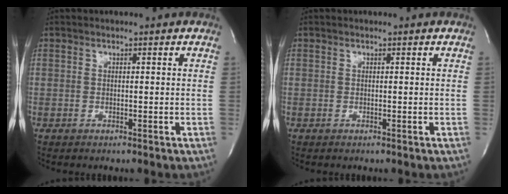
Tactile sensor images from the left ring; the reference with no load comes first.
{"total": 0.0}